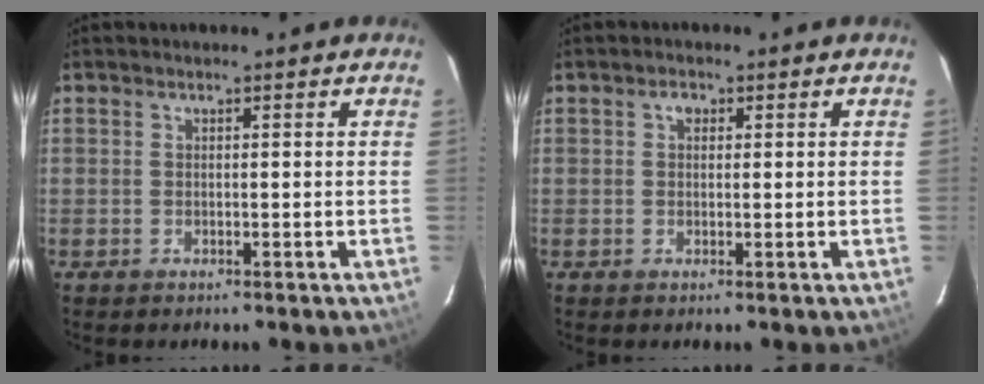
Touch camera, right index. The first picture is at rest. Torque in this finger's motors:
{"motor_torque": [0.19, -0.02, 0.14, 0.02]}